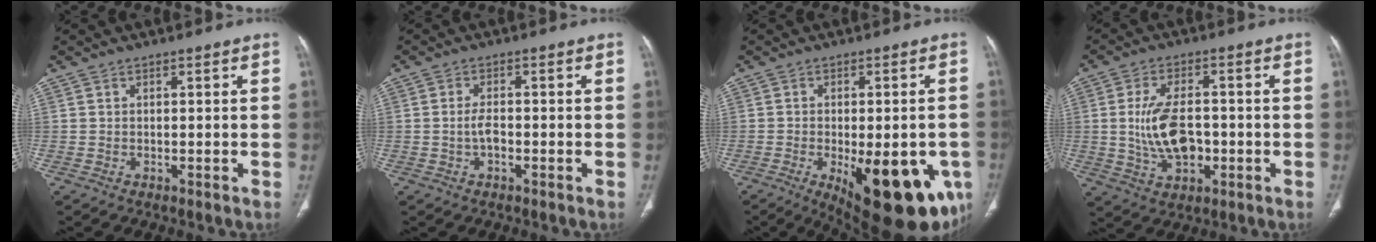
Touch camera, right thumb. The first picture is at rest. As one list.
[{"total": 2.6, "force": [-0.6, 1.2, 2.2], "torque": [-0.046, 0.006, -0.011]}, {"total": 21.7, "force": [-7.8, 9.0, 18.1], "torque": [-0.168, -0.006, -0.083]}, {"total": 10.2, "force": [-0.8, 5.9, 8.3], "torque": [-0.149, 0.006, -0.008]}]